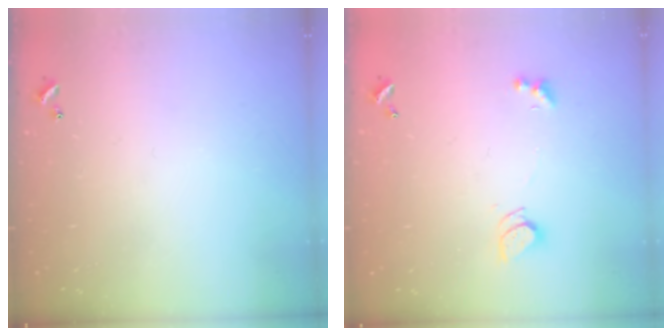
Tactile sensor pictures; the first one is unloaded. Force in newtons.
{"total": 3.6, "press": 3.5, "slide": 0.7}